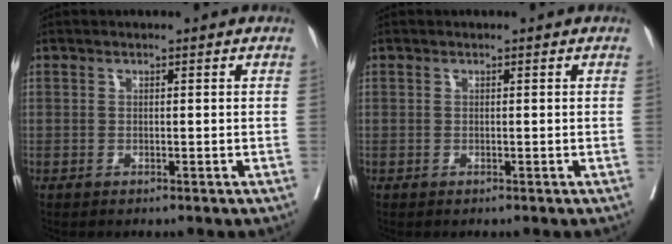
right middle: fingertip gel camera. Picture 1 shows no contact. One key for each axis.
{"total": 0.0}